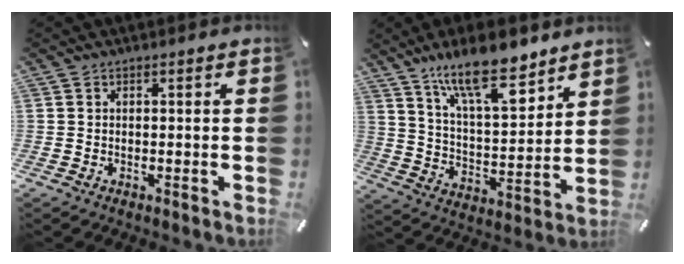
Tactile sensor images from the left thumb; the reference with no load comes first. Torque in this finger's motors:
{"motor_torque": [0.69, 0.61, 1.36, -1.40, 0.42]}